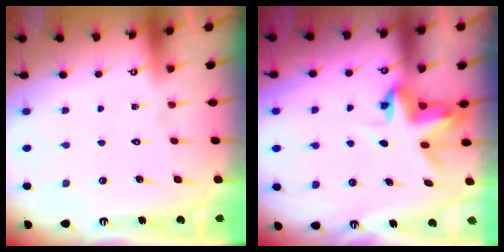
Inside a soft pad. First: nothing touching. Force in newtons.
{"total": 4.9, "press": 4.9, "slide": 0.2}